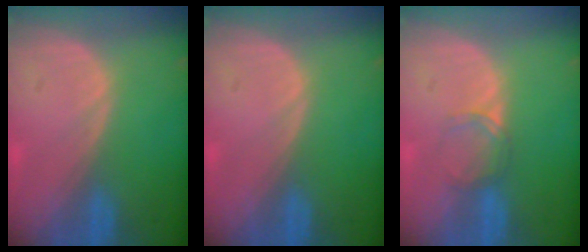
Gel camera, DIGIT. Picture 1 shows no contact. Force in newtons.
{"total": 0.0}
{"total": 2.2, "press": 2.2, "slide": 0.2}